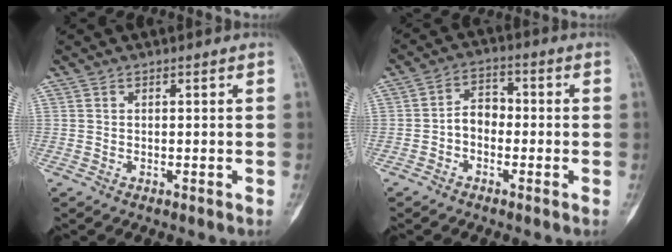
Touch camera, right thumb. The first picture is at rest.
{"total": 5.0, "force": [-1.3, 3.6, 3.2], "torque": [-0.035, 0.025, -0.034]}